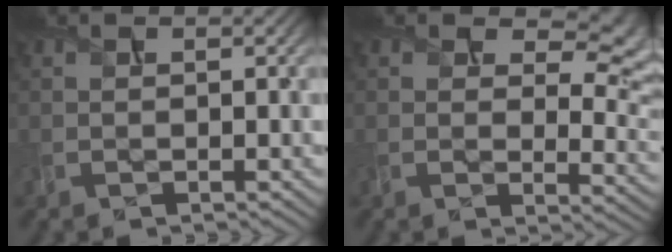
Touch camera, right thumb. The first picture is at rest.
{"total": 10.0, "force": [4.4, 5.8, 6.8], "torque": [-0.101, -0.015, 0.077]}